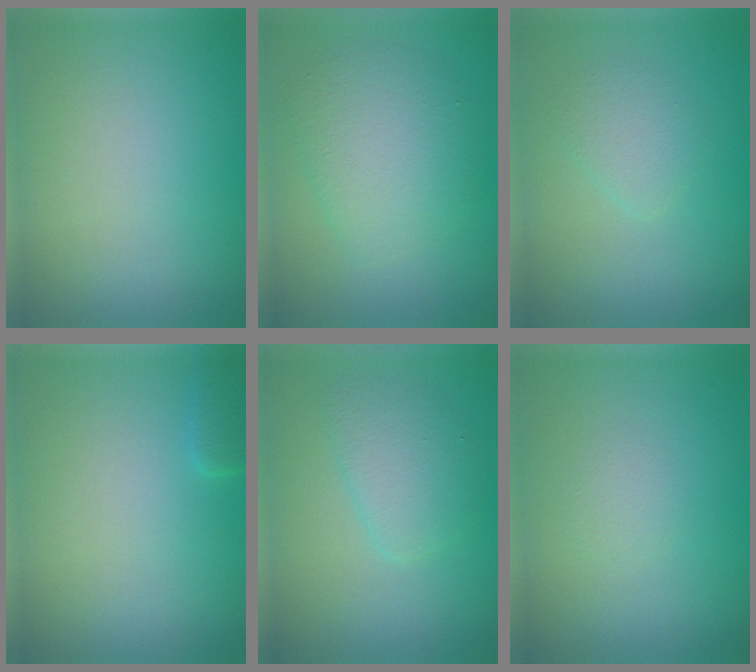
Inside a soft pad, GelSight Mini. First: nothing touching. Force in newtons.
{"total": 4.7, "press": 4.7, "slide": 0.1}
{"total": 1.8, "press": 1.8, "slide": 0.1}
{"total": 1.2, "press": 1.2, "slide": 0.1}
{"total": 2.9, "press": 2.9, "slide": 0.1}
{"total": 0.8, "press": 0.8, "slide": 0.1}